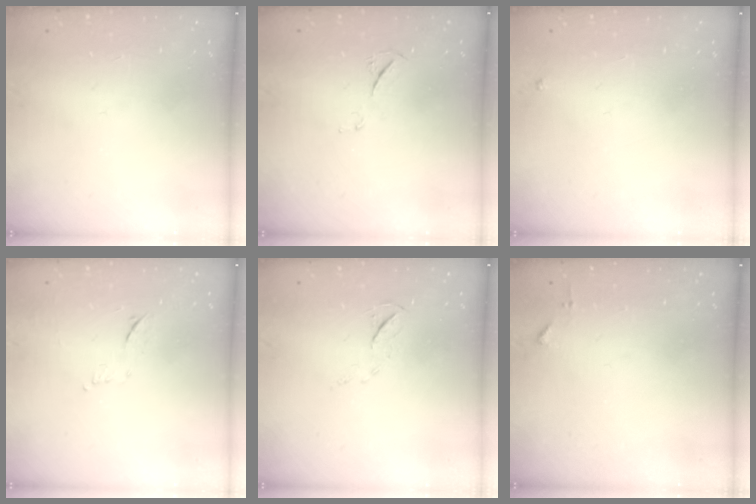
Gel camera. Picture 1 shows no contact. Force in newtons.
{"total": 4.5, "press": 4.5, "slide": 0.6}
{"total": 2.7, "press": 2.7, "slide": 0.3}
{"total": 7.6, "press": 7.6, "slide": 0.9}
{"total": 5.2, "press": 5.1, "slide": 0.8}
{"total": 3.7, "press": 3.7, "slide": 0.5}